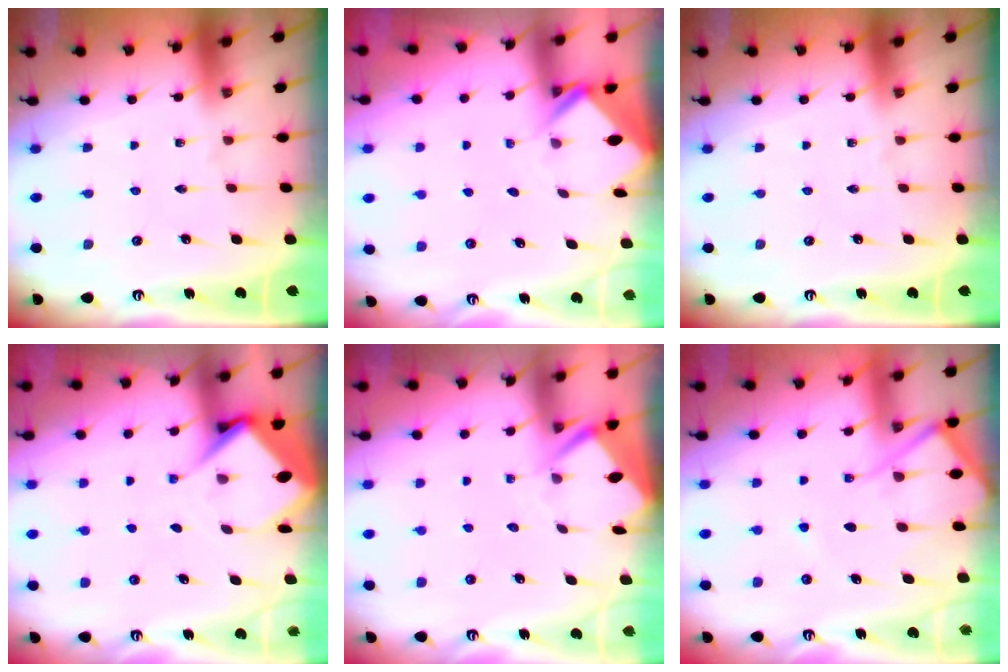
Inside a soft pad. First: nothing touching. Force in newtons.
{"total": 2.6, "press": 2.6, "slide": 0.2}
{"total": 0.0}
{"total": 6.7, "press": 6.6, "slide": 0.7}
{"total": 3.4, "press": 3.4, "slide": 0.3}
{"total": 8.2, "press": 8.1, "slide": 1.1}